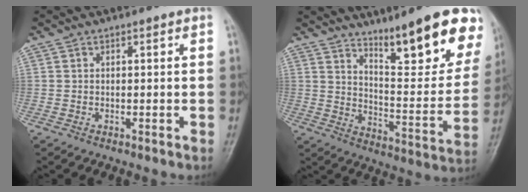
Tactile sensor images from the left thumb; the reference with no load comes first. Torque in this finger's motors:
{"motor_torque": [0.55, 0.39, 1.21, -1.56, 0.14]}